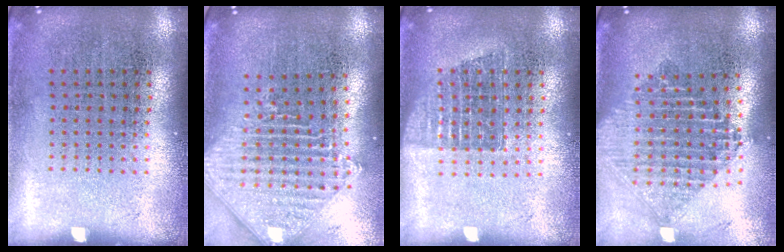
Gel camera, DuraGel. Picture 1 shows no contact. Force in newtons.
{"total": 2.2, "press": 1.8, "slide": 1.3}
{"total": 1.2, "press": 1.1, "slide": 0.6}
{"total": 2.2, "press": 1.7, "slide": 1.4}